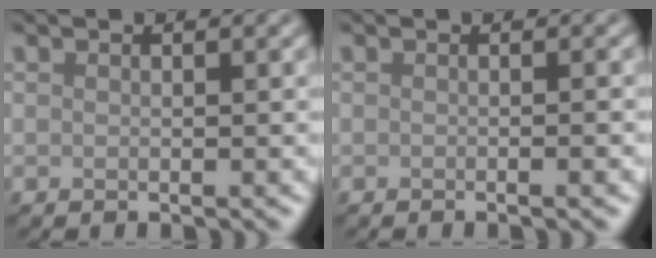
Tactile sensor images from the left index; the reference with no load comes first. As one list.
[{"total": 1.8, "force": [-0.4, 0.5, 1.7], "torque": [-0.011, -0.003, -0.009]}]